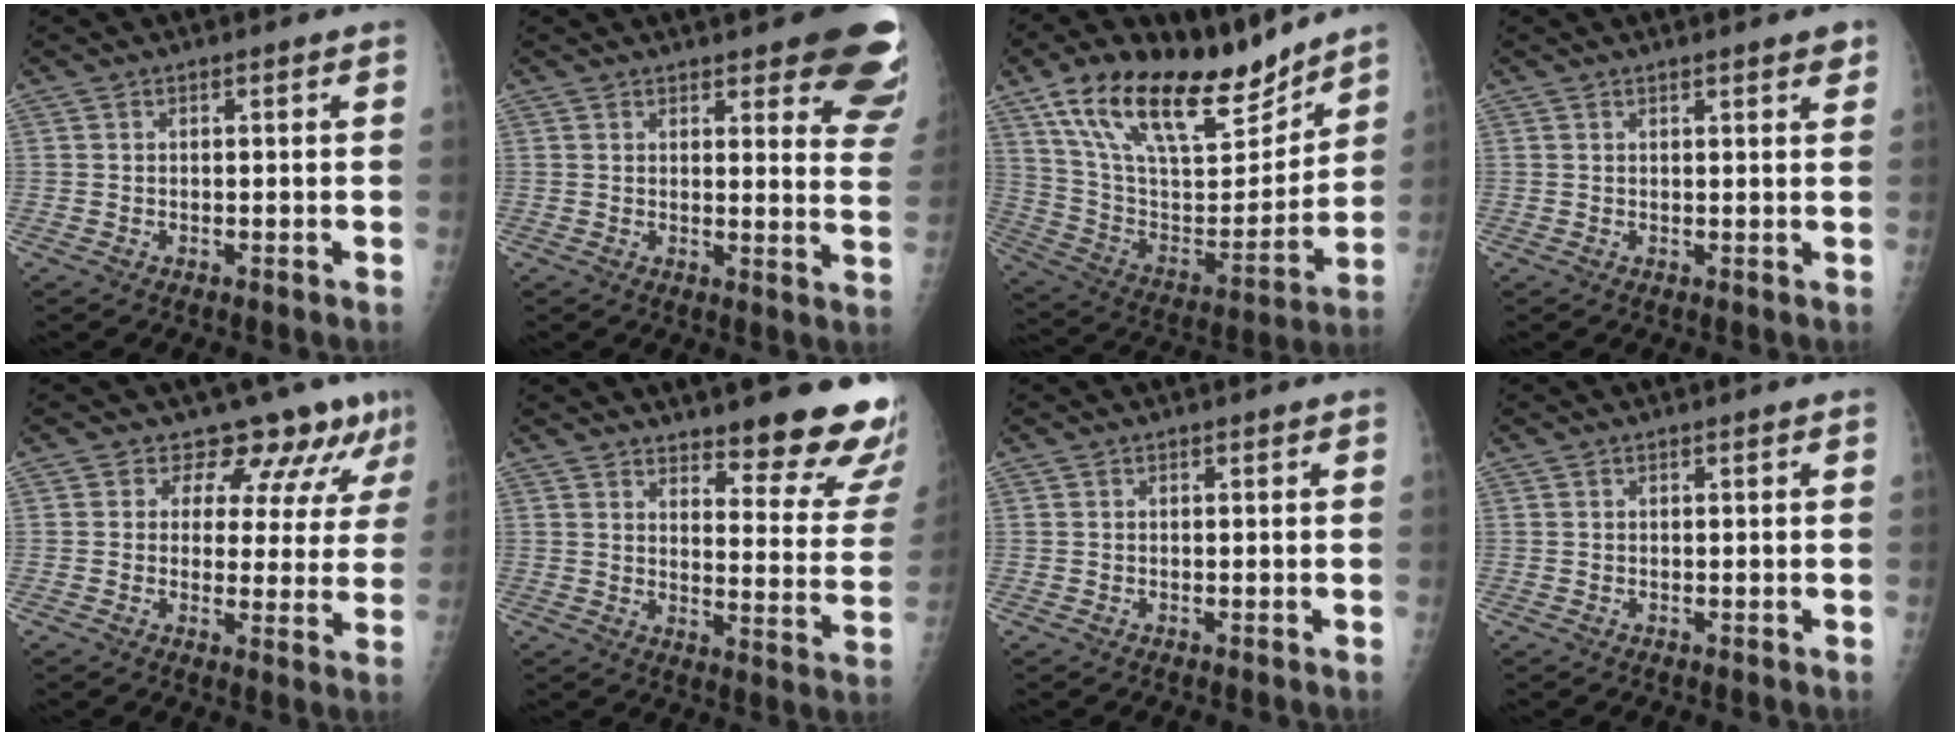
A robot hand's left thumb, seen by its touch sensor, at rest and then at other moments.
{"total": 14.6, "force": [10.2, 4.2, 9.6], "torque": [-0.074, -0.057, 0.099]}
{"total": 25.2, "force": [17.8, 10.0, 14.8], "torque": [-0.226, -0.054, 0.316]}
{"total": 2.6, "force": [1.9, 0.4, 1.8], "torque": [-0.018, -0.006, 0.023]}
{"total": 9.5, "force": [7.8, 4.5, 2.8], "torque": [0.000, -0.043, 0.080]}
{"total": 18.3, "force": [14.4, 4.4, 10.4], "torque": [-0.095, -0.109, 0.176]}
{"total": 0.0}
{"total": 0.0}